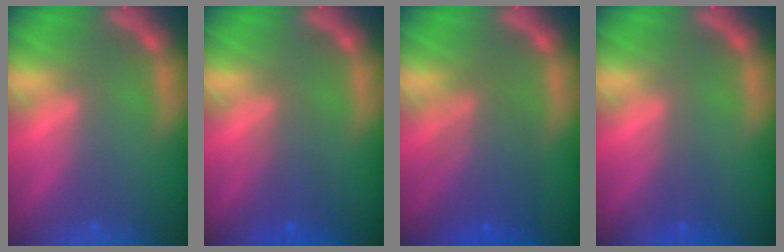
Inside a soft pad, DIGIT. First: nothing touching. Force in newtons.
{"total": 2.5}
{"total": 5.5}
{"total": 1.0}